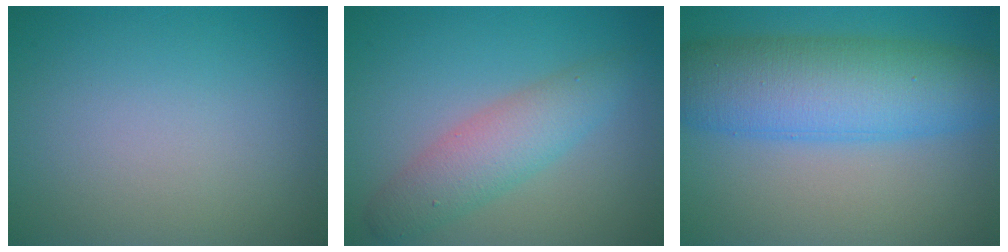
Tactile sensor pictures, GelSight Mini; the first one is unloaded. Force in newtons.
{"total": 4.1, "press": 4.1, "slide": 0.0}
{"total": 9.5, "press": 9.5, "slide": 0.3}